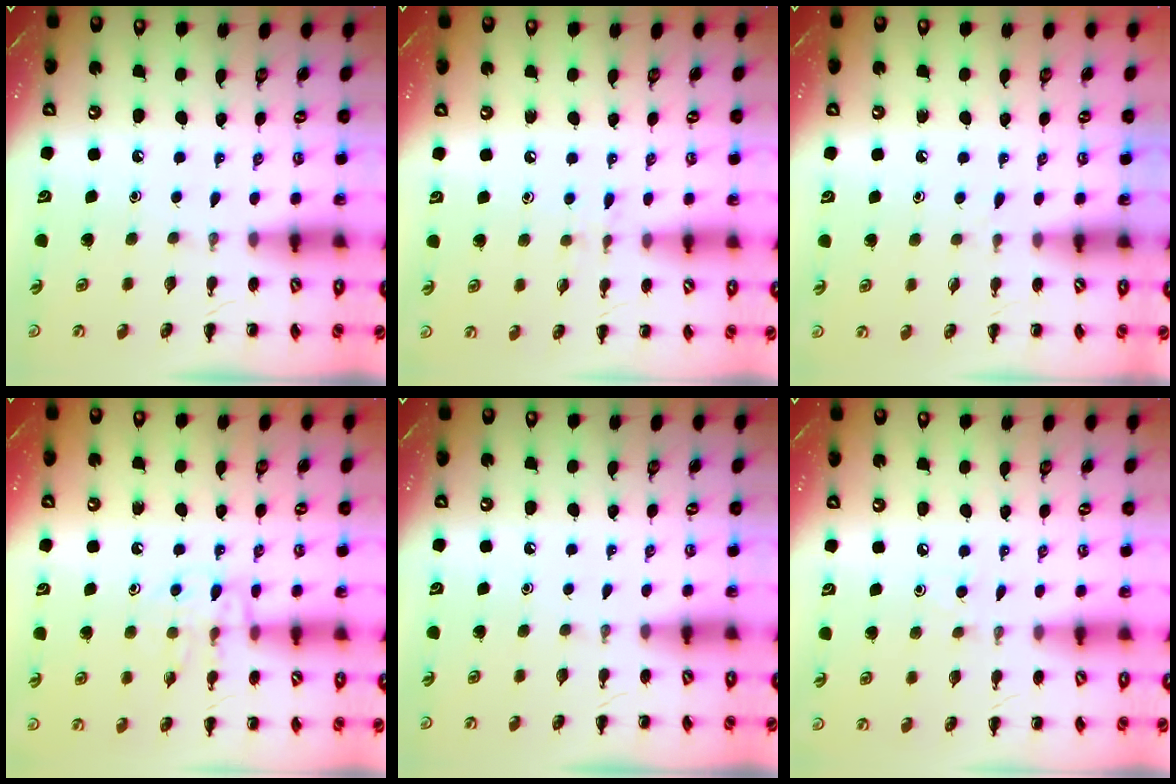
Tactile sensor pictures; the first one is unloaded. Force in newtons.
{"total": 5.8, "press": 5.5, "slide": 1.9}
{"total": 3.6, "press": 3.2, "slide": 1.6}
{"total": 10.6, "press": 10.6, "slide": 0.7}
{"total": 0.0}
{"total": 2.4, "press": 2.3, "slide": 0.8}